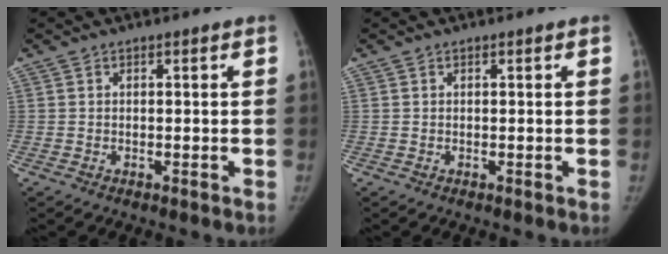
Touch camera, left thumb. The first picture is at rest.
{"total": 0.0}